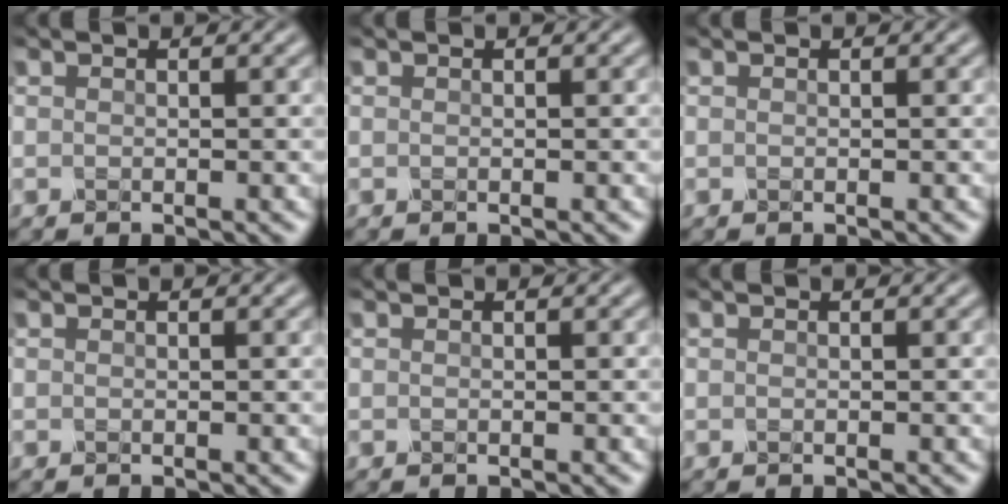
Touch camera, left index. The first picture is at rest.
{"total": 0.0}
{"total": 0.0}
{"total": 0.0}
{"total": 0.0}
{"total": 0.0}